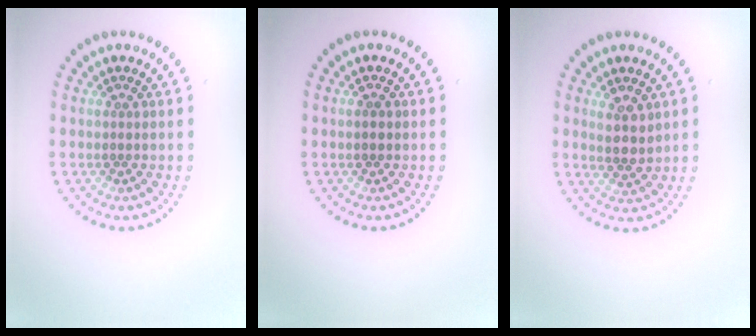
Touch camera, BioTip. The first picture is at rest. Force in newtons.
{"total": 1.2, "press": 1.2, "slide": 0.1}
{"total": 2.6, "press": 2.3, "slide": 1.1}